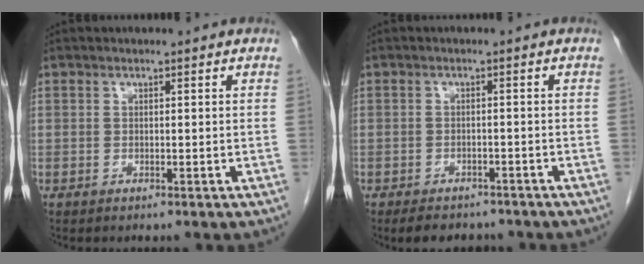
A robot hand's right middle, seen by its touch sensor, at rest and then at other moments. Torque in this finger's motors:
{"motor_torque": [0.42, -0.34, 0.03, 0.01]}